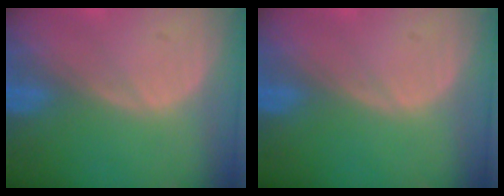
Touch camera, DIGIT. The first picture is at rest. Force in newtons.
{"total": 0.0}